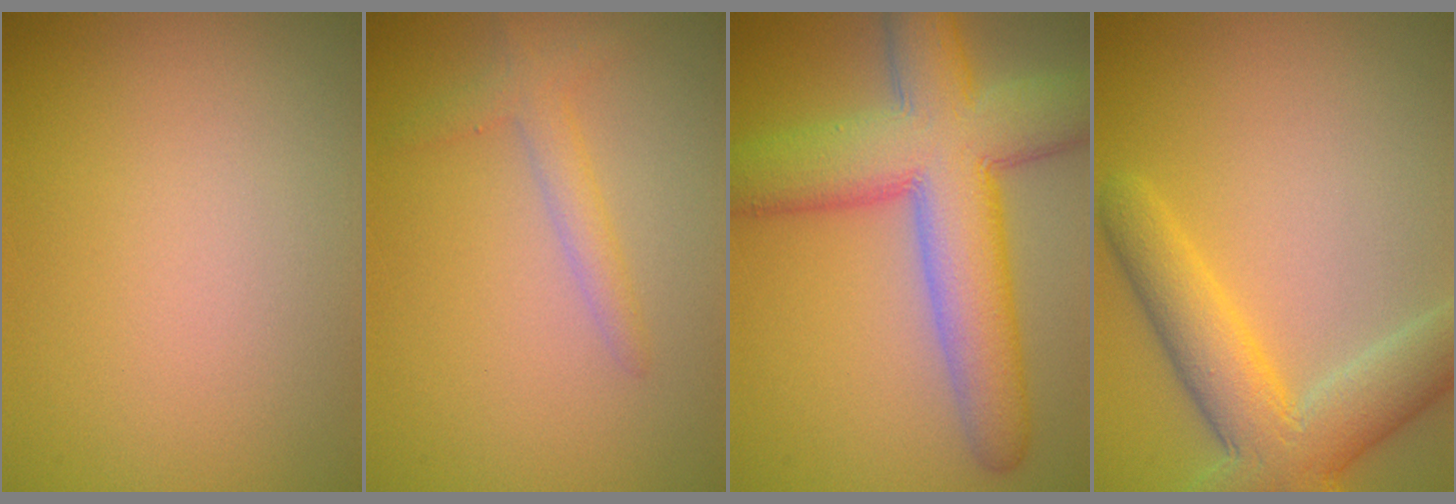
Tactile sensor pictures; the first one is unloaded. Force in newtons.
{"total": 2.0, "press": 2.0, "slide": 0.1}
{"total": 11.2, "press": 11.2, "slide": 0.6}
{"total": 6.8, "press": 6.8, "slide": 0.3}